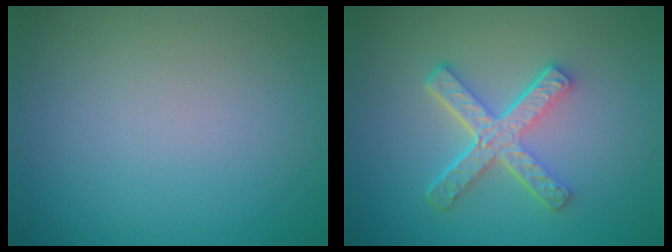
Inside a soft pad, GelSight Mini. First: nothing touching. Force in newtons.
{"total": 5.1, "press": 3.6, "slide": 3.5}